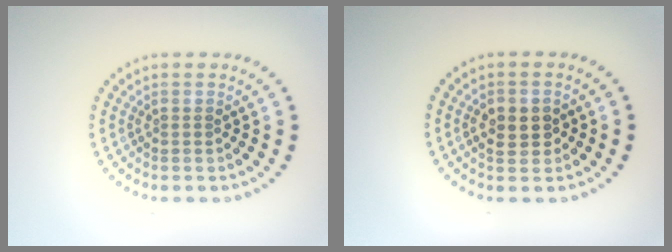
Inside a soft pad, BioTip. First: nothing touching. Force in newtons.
{"total": 2.7, "press": 2.7, "slide": 0.2}